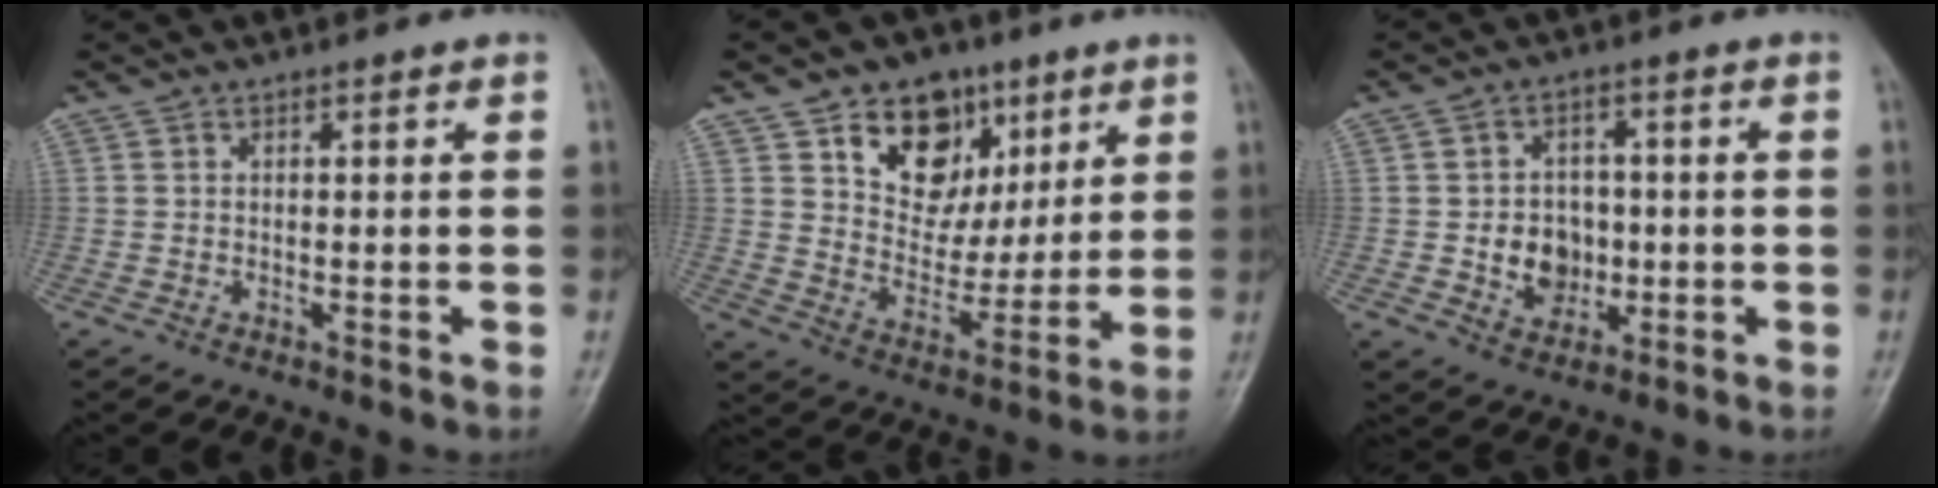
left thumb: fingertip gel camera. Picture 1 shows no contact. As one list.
[{"total": 14.1, "force": [7.3, 10.1, 6.5], "torque": [-0.058, -0.034, 0.126]}, {"total": 7.8, "force": [-0.8, 6.5, 4.2], "torque": [-0.029, 0.008, -0.010]}]